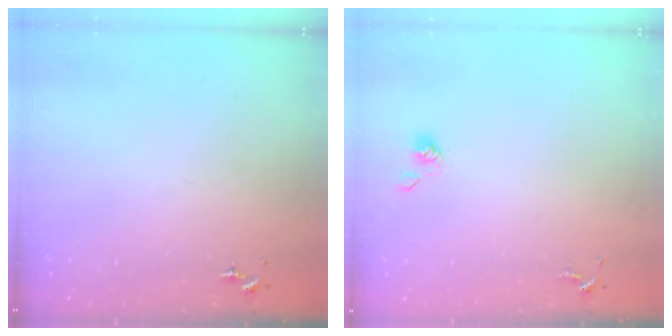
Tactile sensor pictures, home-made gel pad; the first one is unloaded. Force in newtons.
{"total": 3.6, "press": 3.4, "slide": 1.3}